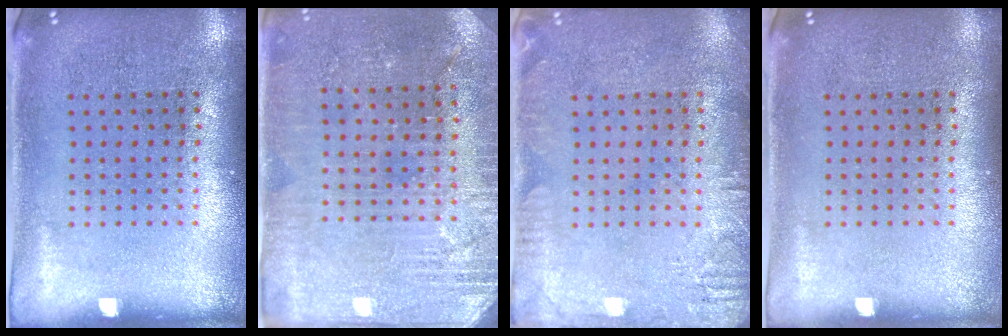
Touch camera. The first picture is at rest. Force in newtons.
{"total": 2.8, "press": 2.8, "slide": 0.4}
{"total": 2.3, "press": 2.3, "slide": 0.2}
{"total": 0.0}